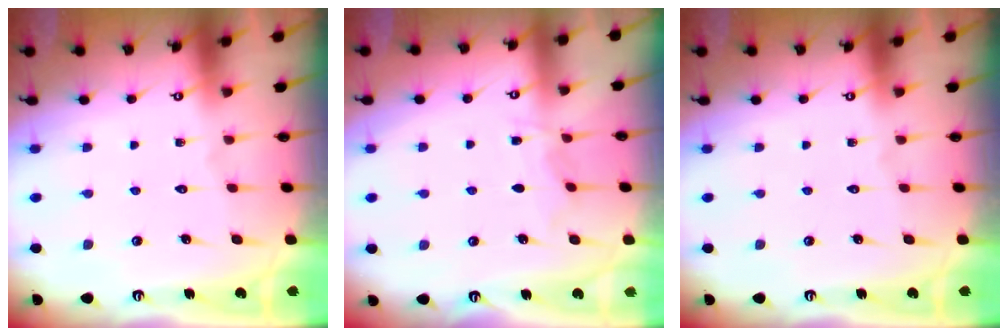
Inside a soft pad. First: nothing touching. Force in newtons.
{"total": 4.3, "press": 4.3, "slide": 0.4}
{"total": 0.0}